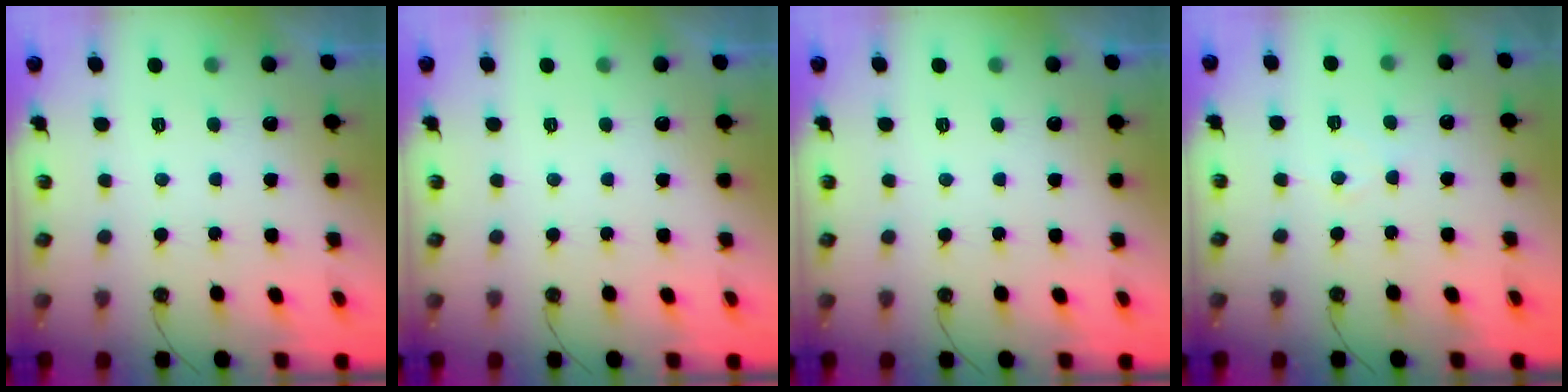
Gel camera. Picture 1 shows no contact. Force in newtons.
{"total": 0.0}
{"total": 0.0}
{"total": 6.0, "press": 5.9, "slide": 0.6}